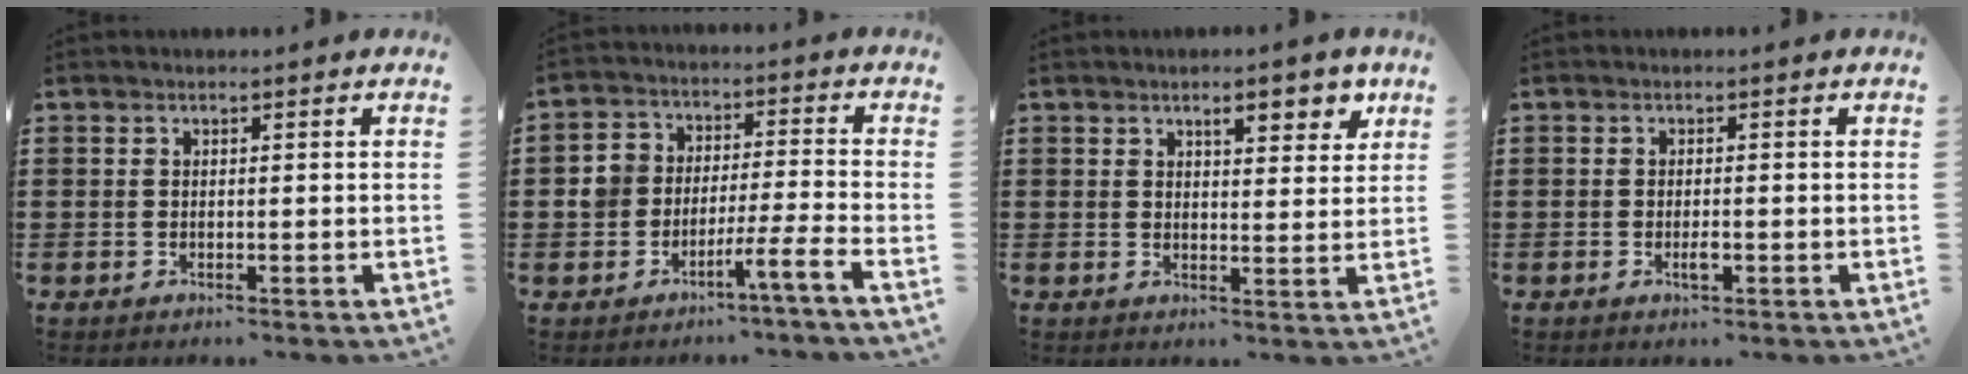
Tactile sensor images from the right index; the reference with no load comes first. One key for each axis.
{"total": 5.0, "fx": -4.1, "fy": 1.1, "fz": 2.5, "tx": -0.056, "ty": 0.004, "tz": -0.083}
{"total": 4.8, "fx": 3.0, "fy": 1.7, "fz": 3.3, "tx": -0.041, "ty": -0.003, "tz": 0.044}
{"total": 1.6, "fx": -0.6, "fy": 0.5, "fz": 1.5, "tx": -0.035, "ty": -0.003, "tz": -0.013}